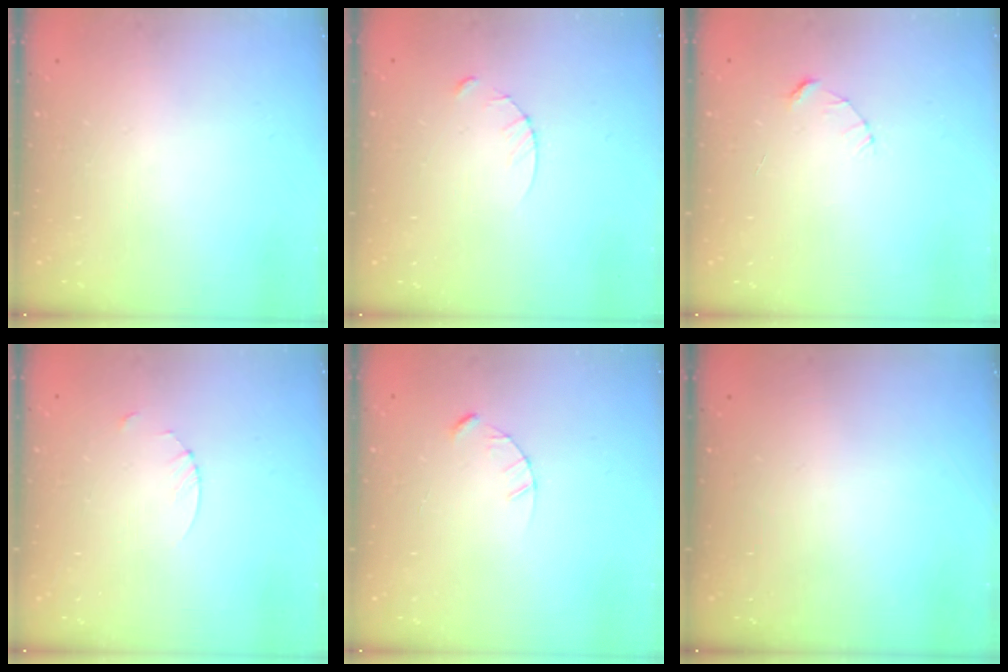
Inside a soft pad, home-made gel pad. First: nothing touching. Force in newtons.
{"total": 3.3, "press": 3.3, "slide": 0.4}
{"total": 2.4, "press": 2.4, "slide": 0.2}
{"total": 2.7, "press": 2.7, "slide": 0.3}
{"total": 2.4, "press": 2.4, "slide": 0.3}
{"total": 0.0}